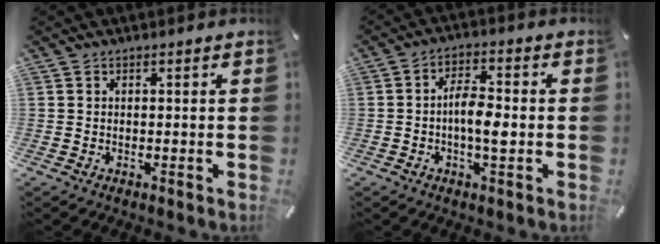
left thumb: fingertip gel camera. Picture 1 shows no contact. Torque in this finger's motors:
{"motor_torque": [0.13, 1.22, 0.97, 0.19, 0.05]}